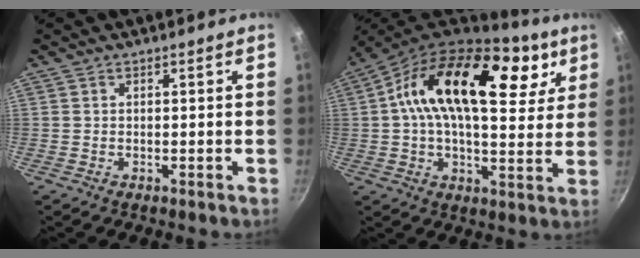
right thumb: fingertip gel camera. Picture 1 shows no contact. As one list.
[{"total": 24.3, "force": [8.8, 12.9, 18.6], "torque": [-0.284, -0.012, 0.116]}]